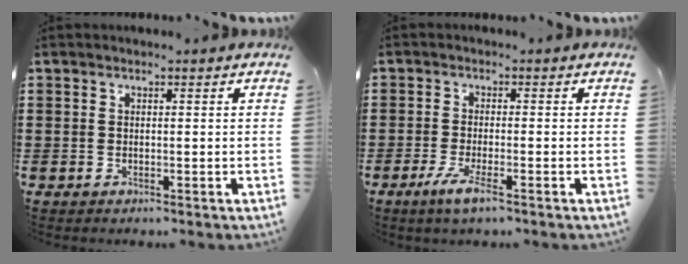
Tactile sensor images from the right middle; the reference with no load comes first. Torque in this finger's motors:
{"motor_torque": [1.51, -0.59, 0.28, 0.07]}